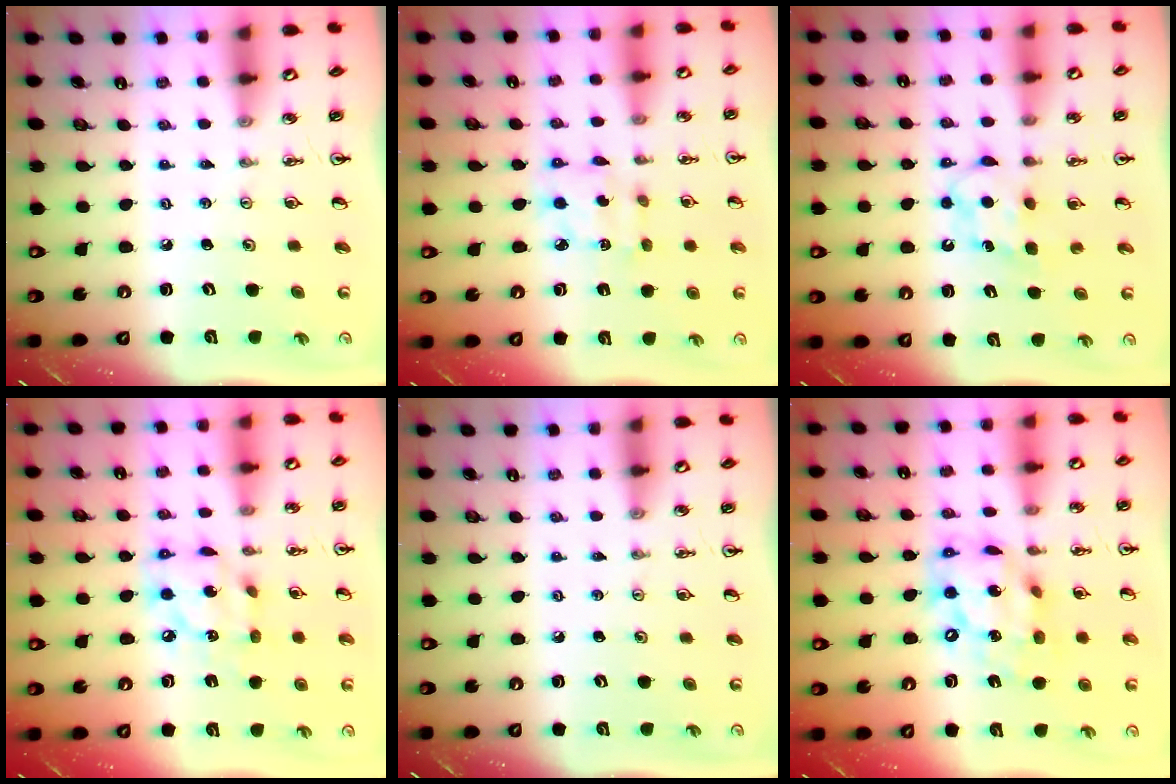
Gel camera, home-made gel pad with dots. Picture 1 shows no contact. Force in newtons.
{"total": 5.1, "press": 5.1, "slide": 0.2}
{"total": 6.9, "press": 6.8, "slide": 0.4}
{"total": 11.9, "press": 11.9, "slide": 0.8}
{"total": 0.0}
{"total": 16.5, "press": 16.5, "slide": 1.4}